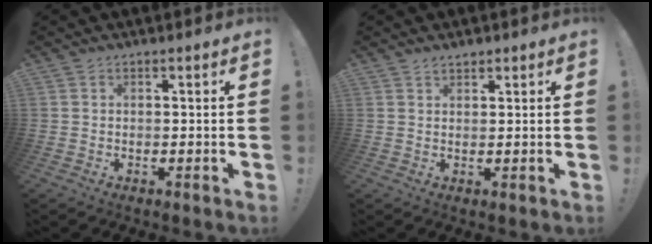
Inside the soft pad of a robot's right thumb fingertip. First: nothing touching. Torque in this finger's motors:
{"motor_torque": [-0.15, -0.04, 0.60, 0.01, -0.01]}